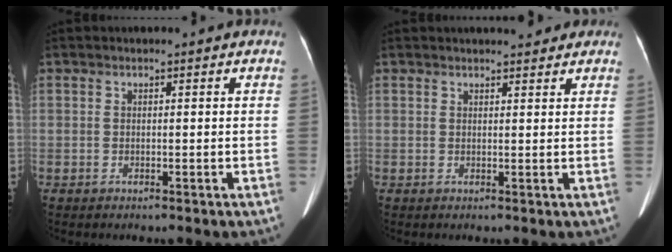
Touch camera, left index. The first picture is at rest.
{"total": 4.1, "force": [3.7, 1.0, 1.6], "torque": [-0.016, 0.011, 0.043]}